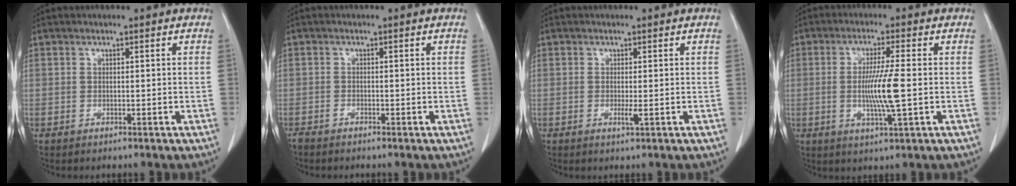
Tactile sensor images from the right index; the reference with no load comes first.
{"total": 0.9, "force": [-0.8, 0.1, 0.2], "torque": [-0.006, 0.000, -0.017]}
{"total": 1.2, "force": [-0.2, 0.0, 1.2], "torque": [-0.023, -0.005, -0.003]}
{"total": 7.4, "force": [-0.7, -0.4, 7.3], "torque": [-0.140, -0.014, -0.013]}